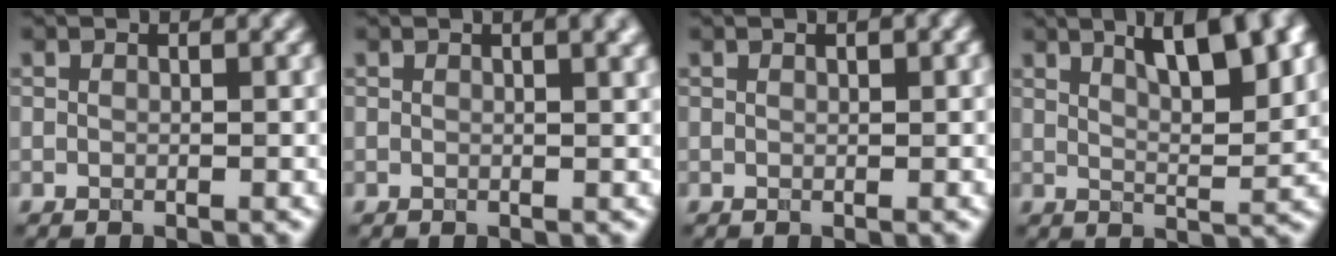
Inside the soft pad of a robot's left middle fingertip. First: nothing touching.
{"total": 2.9, "force": [1.4, 1.0, 2.4], "torque": [-0.017, 0.003, 0.013]}
{"total": 0.8, "force": [0.4, 0.2, 0.7], "torque": [-0.009, 0.004, 0.007]}
{"total": 8.2, "force": [4.1, 2.6, 6.7], "torque": [-0.082, 0.016, 0.057]}